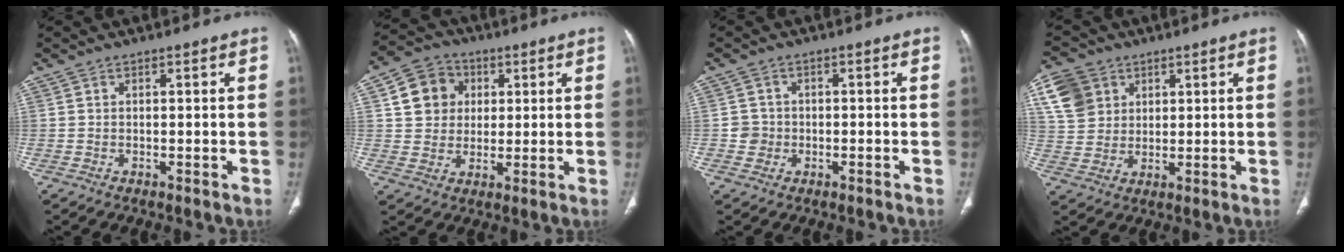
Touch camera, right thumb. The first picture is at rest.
{"total": 9.6, "force": [2.5, 8.5, 3.7], "torque": [-0.034, 0.003, 0.037]}
{"total": 2.4, "force": [-0.7, 2.3, 0.2], "torque": [0.010, 0.009, -0.016]}
{"total": 9.2, "force": [3.9, 7.6, 3.6], "torque": [-0.057, -0.001, 0.082]}